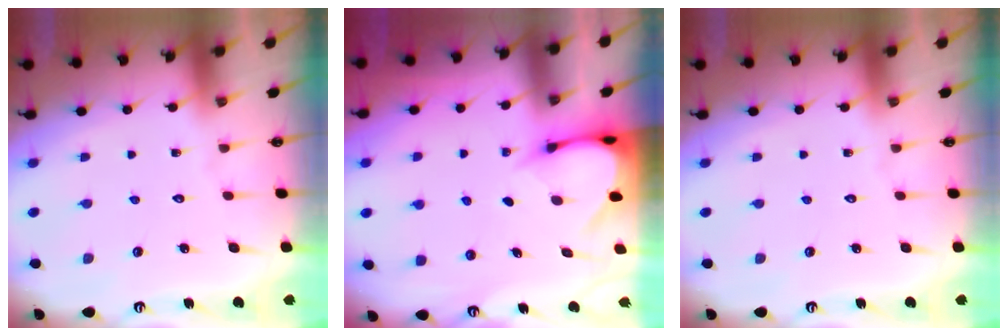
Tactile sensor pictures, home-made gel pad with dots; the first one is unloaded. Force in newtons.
{"total": 3.4, "press": 3.4, "slide": 0.3}
{"total": 0.0}